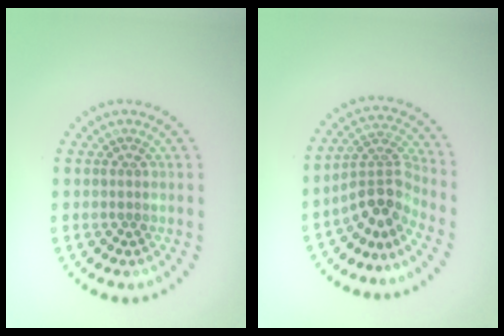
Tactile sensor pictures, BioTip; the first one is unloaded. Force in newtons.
{"total": 3.8, "press": 2.6, "slide": 2.7}